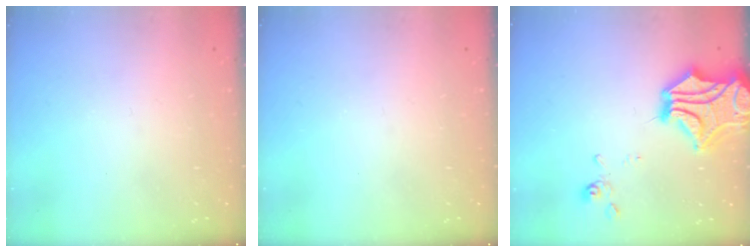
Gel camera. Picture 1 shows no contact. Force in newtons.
{"total": 0.0}
{"total": 10.1, "press": 9.9, "slide": 2.3}